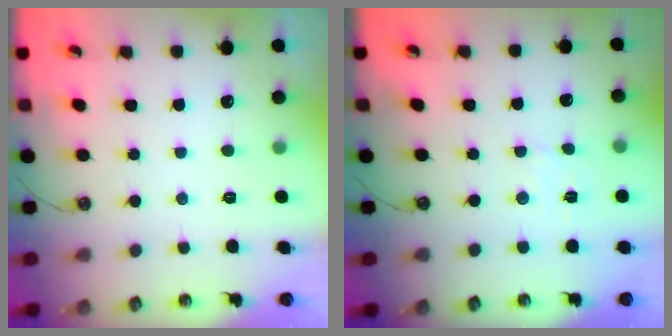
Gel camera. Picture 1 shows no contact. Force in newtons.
{"total": 1.7, "press": 1.6, "slide": 0.4}